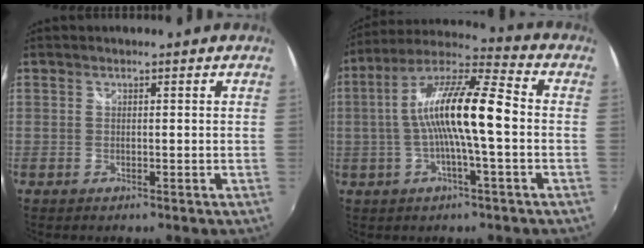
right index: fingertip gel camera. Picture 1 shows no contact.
{"total": 15.0, "force": [-0.9, 2.0, 14.8], "torque": [-0.274, 0.021, -0.024]}